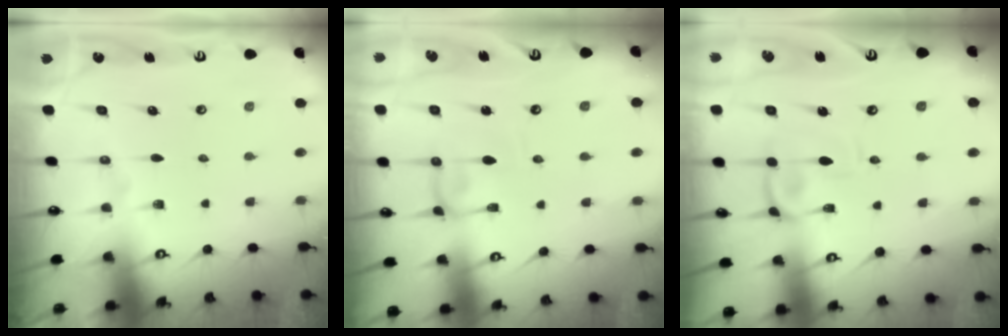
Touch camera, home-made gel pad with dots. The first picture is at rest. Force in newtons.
{"total": 1.1, "press": 1.0, "slide": 0.3}
{"total": 1.7, "press": 1.5, "slide": 0.6}